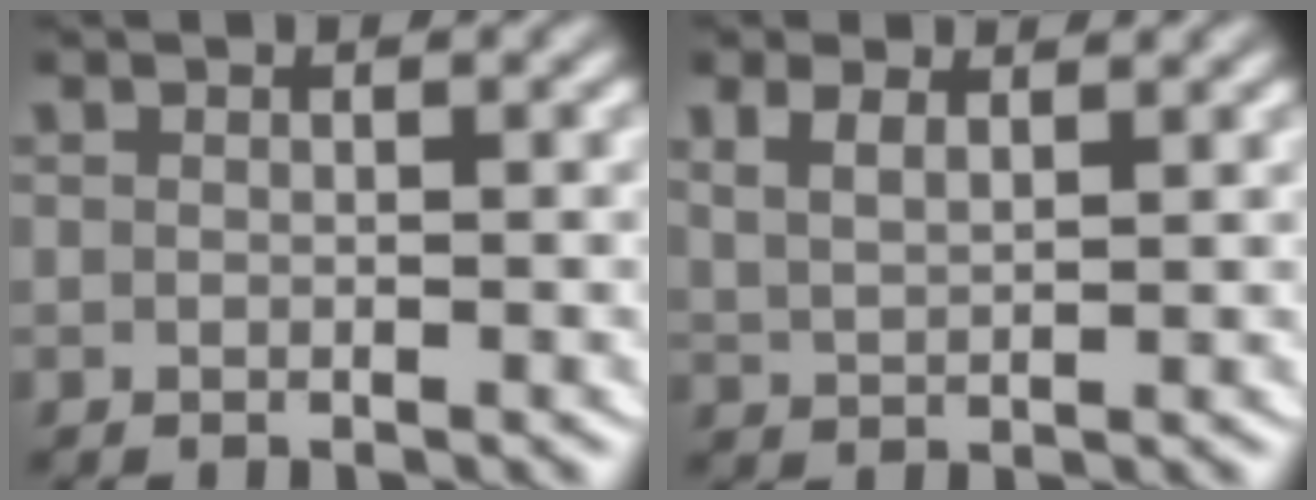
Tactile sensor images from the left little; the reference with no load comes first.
{"total": 2.2, "force": [1.7, 0.9, 1.2], "torque": [-0.028, -0.007, 0.038]}